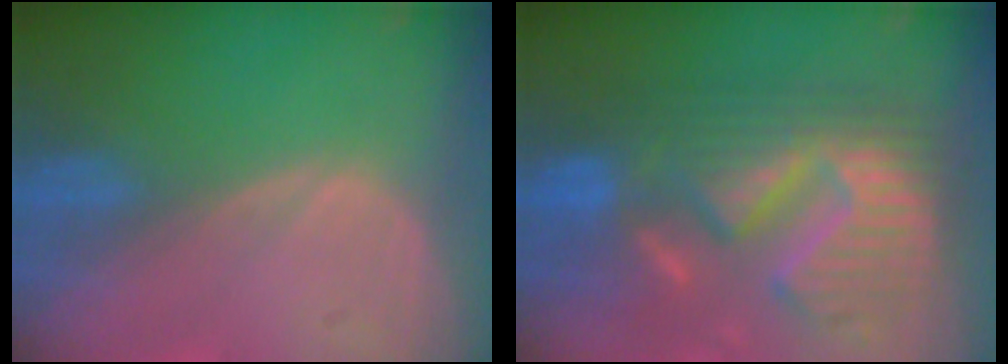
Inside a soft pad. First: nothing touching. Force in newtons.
{"total": 13.2, "press": 13.2, "slide": 1.2}